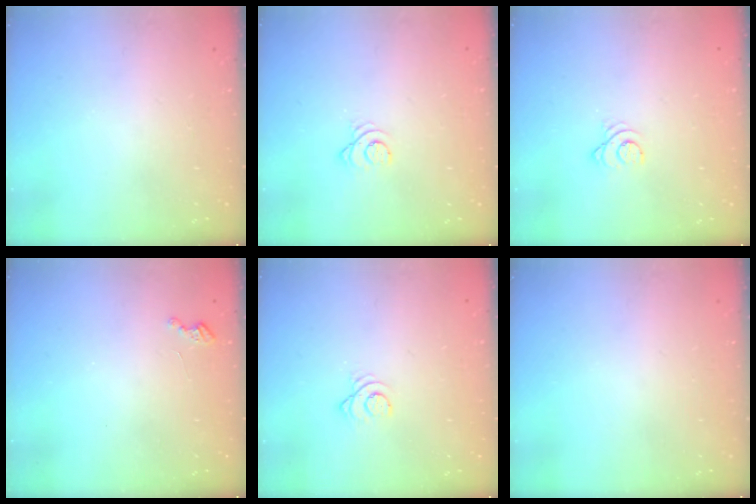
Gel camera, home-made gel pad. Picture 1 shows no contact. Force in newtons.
{"total": 2.8, "press": 2.8, "slide": 0.3}
{"total": 2.5, "press": 2.5, "slide": 0.2}
{"total": 2.7, "press": 2.7, "slide": 0.4}
{"total": 2.5, "press": 2.5, "slide": 0.3}
{"total": 0.0}